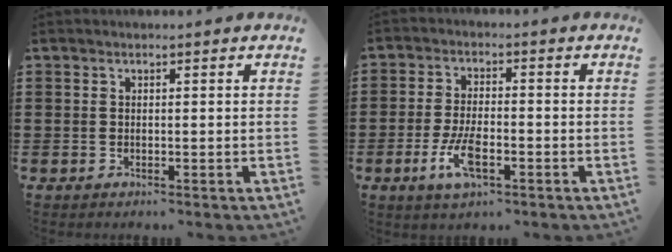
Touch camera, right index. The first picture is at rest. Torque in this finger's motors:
{"motor_torque": [2.14, 0.00, 0.26, 0.16]}